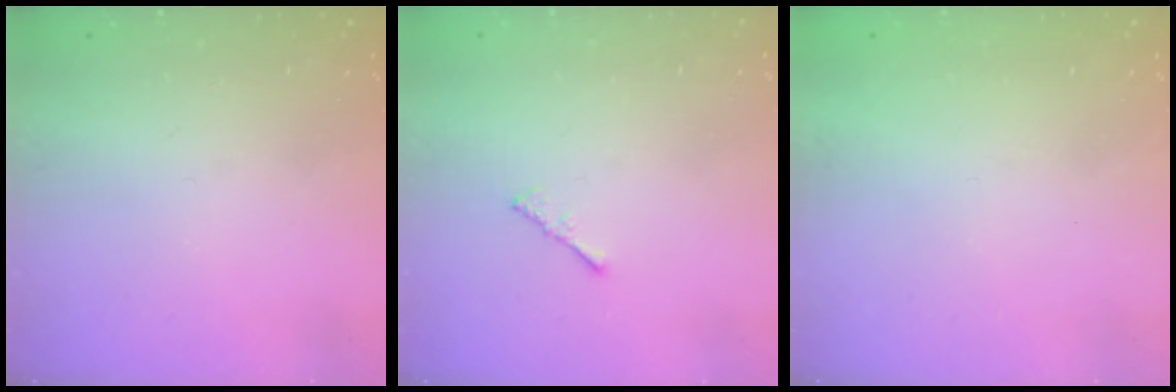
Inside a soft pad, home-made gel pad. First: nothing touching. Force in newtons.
{"total": 1.5, "press": 1.4, "slide": 0.4}
{"total": 0.9, "press": 0.8, "slide": 0.3}